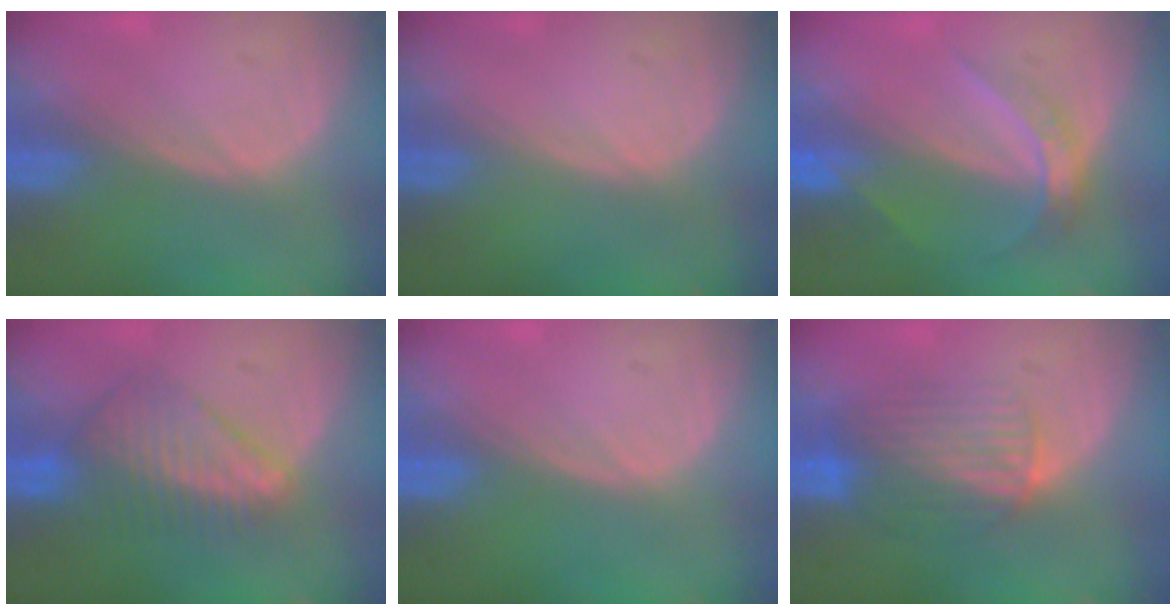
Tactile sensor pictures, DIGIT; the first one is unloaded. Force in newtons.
{"total": 0.0}
{"total": 4.8, "press": 4.3, "slide": 2.2}
{"total": 6.7, "press": 6.6, "slide": 1.3}
{"total": 0.0}
{"total": 6.5, "press": 6.4, "slide": 1.0}